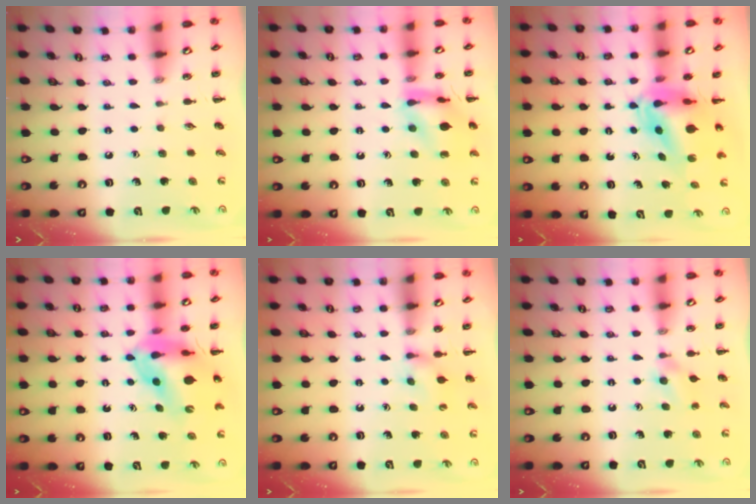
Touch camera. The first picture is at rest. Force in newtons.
{"total": 12.9, "press": 12.9, "slide": 1.5}
{"total": 7.6, "press": 7.2, "slide": 2.4}
{"total": 11.5, "press": 11.0, "slide": 3.5}
{"total": 3.7, "press": 3.5, "slide": 1.2}
{"total": 3.6, "press": 3.3, "slide": 1.4}